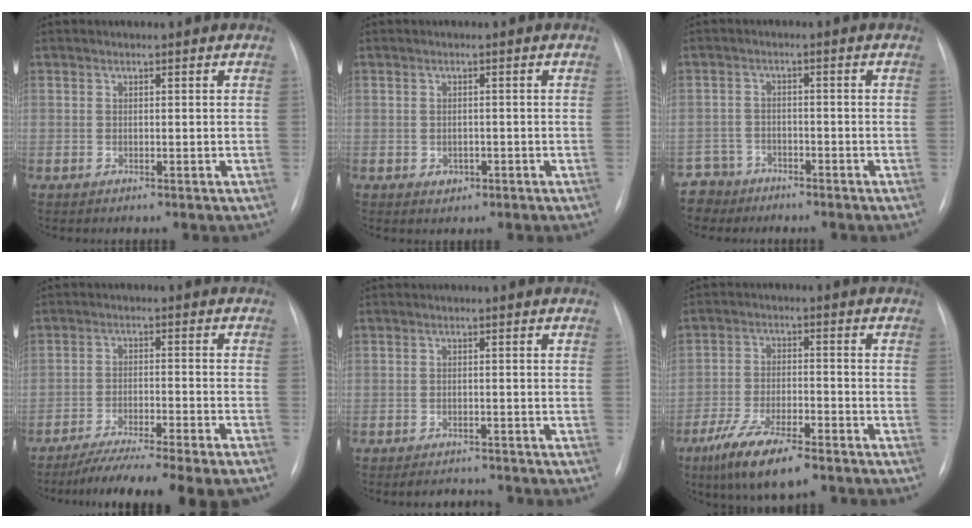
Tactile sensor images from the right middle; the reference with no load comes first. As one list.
[{"total": 1.6, "force": [-0.7, 1.3, 0.7], "torque": [-0.010, 0.002, -0.003]}, {"total": 4.9, "force": [-4.0, 2.6, -1.1], "torque": [0.026, 0.000, -0.078]}, {"total": 14.7, "force": [-12.5, 0.0, 7.7], "torque": [-0.112, -0.023, -0.190]}, {"total": 2.8, "force": [-2.6, 1.0, 0.3], "torque": [-0.007, -0.003, -0.034]}, {"total": 10.5, "force": [-7.2, 2.5, 7.3], "torque": [-0.140, -0.020, -0.123]}]